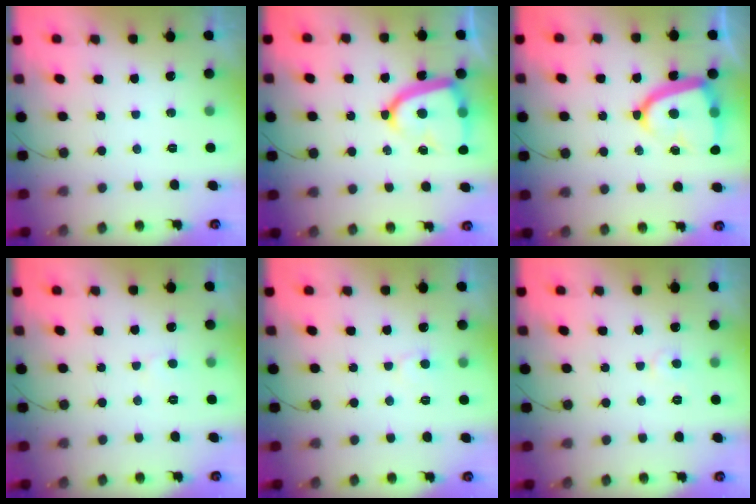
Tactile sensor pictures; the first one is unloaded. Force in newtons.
{"total": 16.0, "press": 15.9, "slide": 1.4}
{"total": 14.4, "press": 14.4, "slide": 1.3}
{"total": 3.3, "press": 3.3, "slide": 0.3}
{"total": 5.8, "press": 5.8, "slide": 0.3}
{"total": 4.6, "press": 4.6, "slide": 0.5}